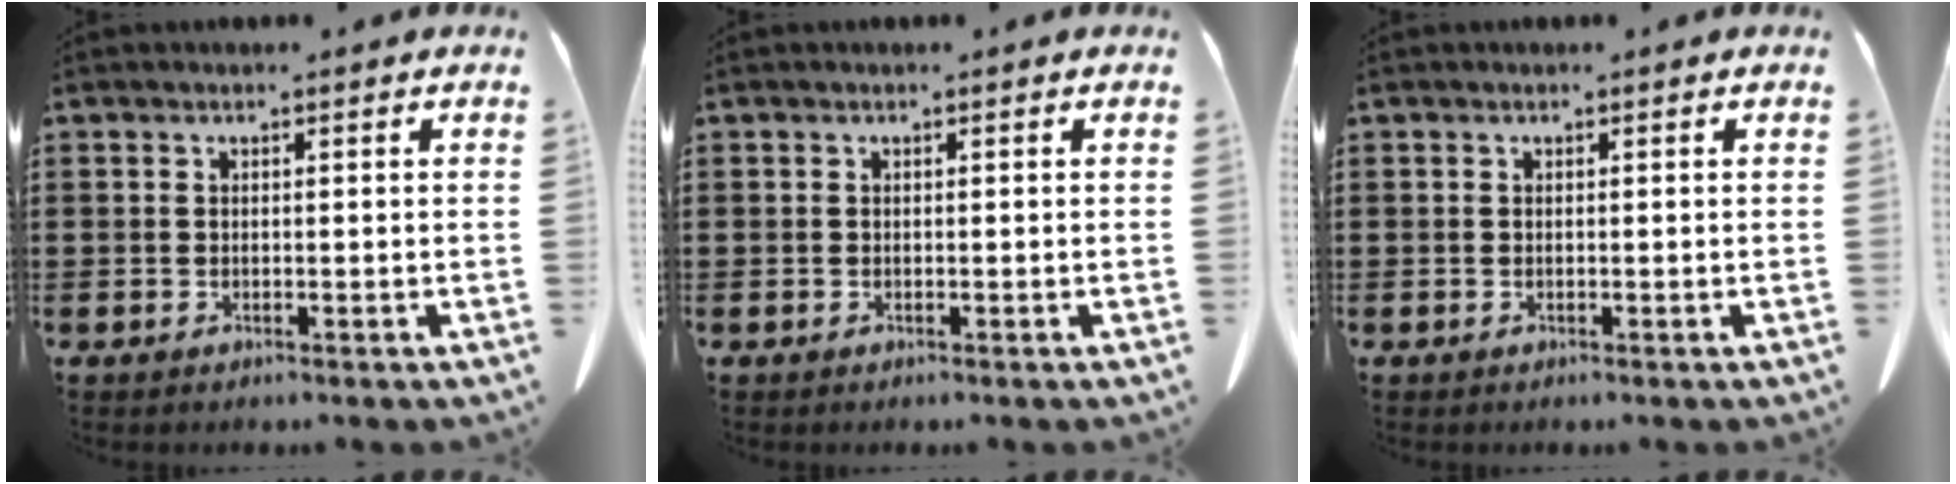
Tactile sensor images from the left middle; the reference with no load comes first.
{"total": 0.0}
{"total": 0.0}